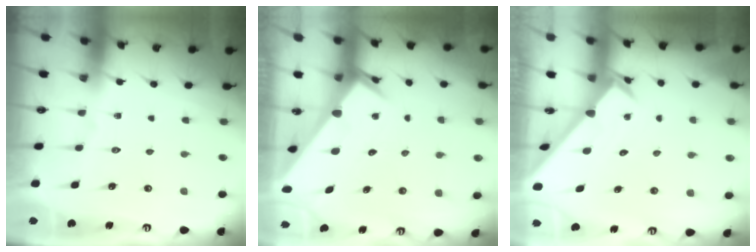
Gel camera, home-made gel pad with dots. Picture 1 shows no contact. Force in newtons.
{"total": 2.5, "press": 2.5, "slide": 0.1}
{"total": 1.8, "press": 1.8, "slide": 0.1}